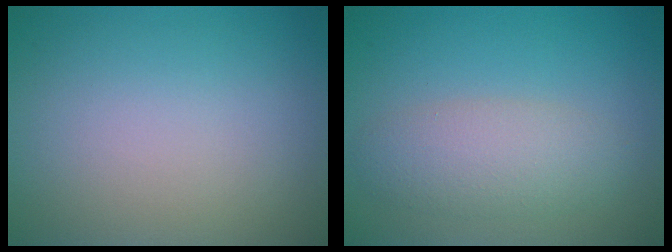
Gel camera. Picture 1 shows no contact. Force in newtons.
{"total": 3.7, "press": 3.7, "slide": 0.3}